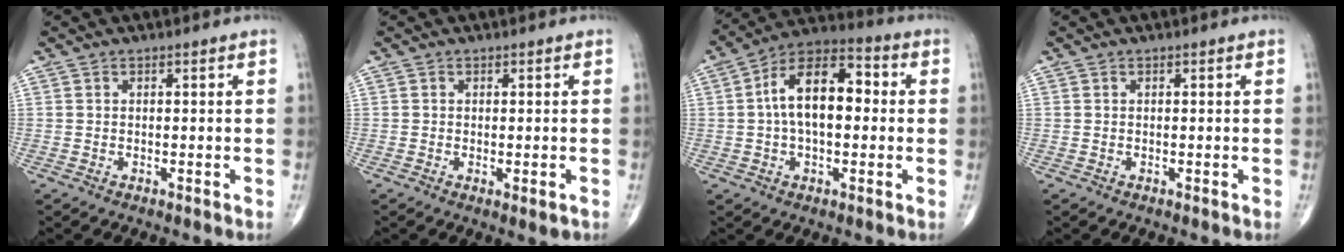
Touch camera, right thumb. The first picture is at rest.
{"total": 1.9, "force": [-0.6, 0.6, 1.7], "torque": [-0.027, -0.005, -0.005]}
{"total": 14.3, "force": [1.1, 7.9, 11.9], "torque": [-0.188, 0.036, 0.005]}
{"total": 0.0}